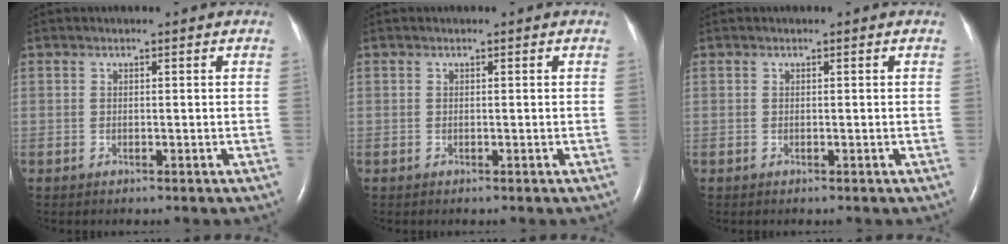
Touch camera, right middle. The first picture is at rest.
{"total": 0.0}
{"total": 0.0}